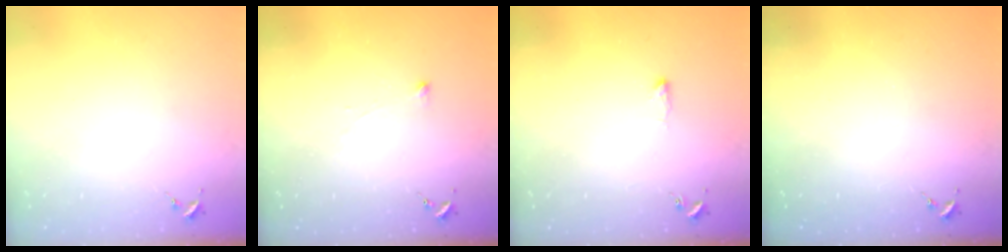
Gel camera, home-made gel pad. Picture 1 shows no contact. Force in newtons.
{"total": 2.5, "press": 2.5, "slide": 0.5}
{"total": 3.5, "press": 3.4, "slide": 0.6}
{"total": 0.0}